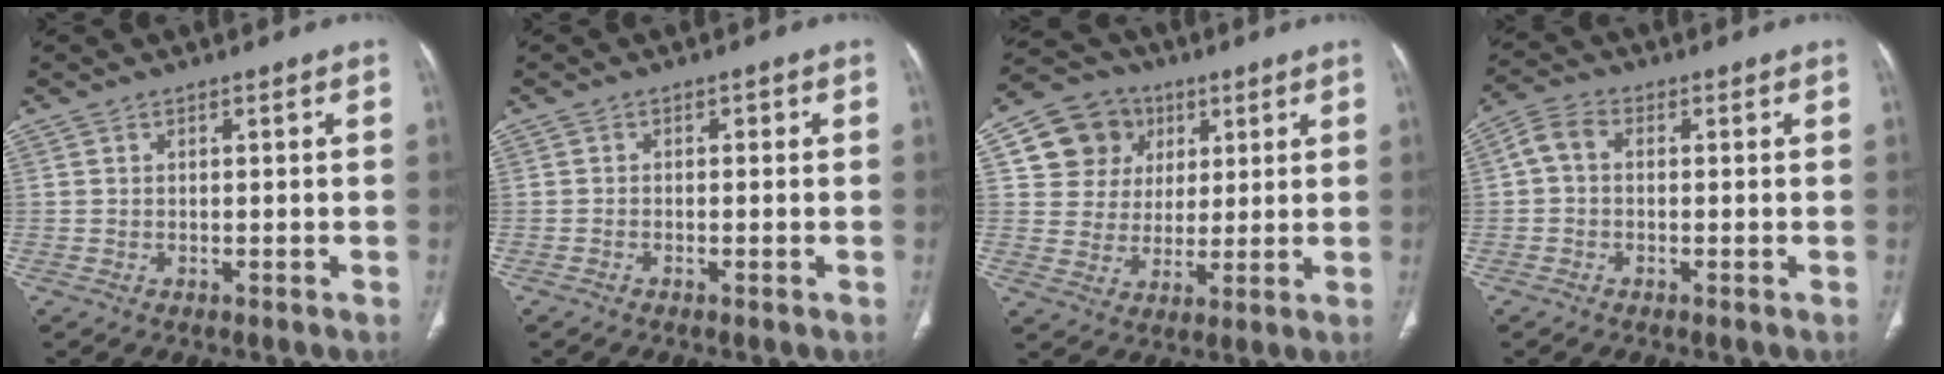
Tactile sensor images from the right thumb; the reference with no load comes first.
{"total": 0.6, "force": [-0.3, 0.4, 0.3], "torque": [0.003, 0.002, -0.011]}
{"total": 12.1, "force": [4.3, 10.8, 3.3], "torque": [-0.025, 0.003, 0.076]}
{"total": 4.2, "force": [0.1, 2.9, 3.0], "torque": [-0.058, 0.013, -0.009]}